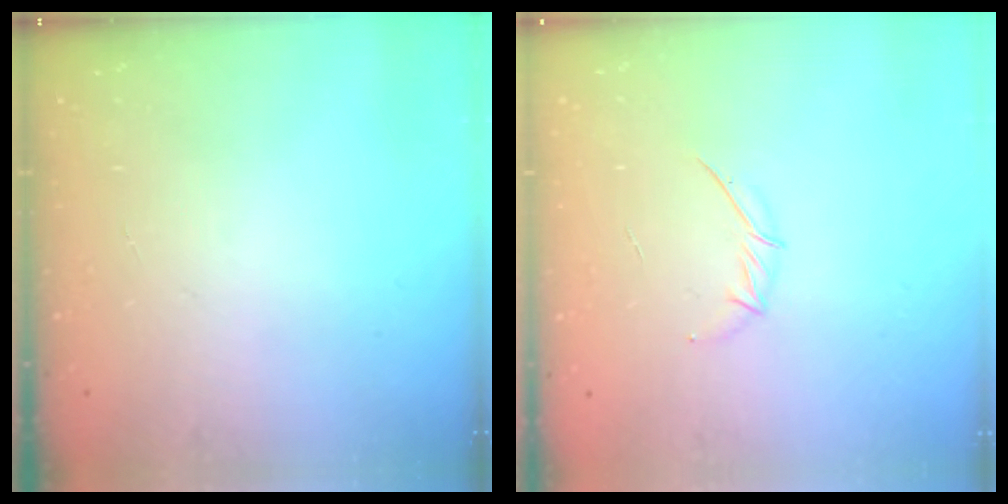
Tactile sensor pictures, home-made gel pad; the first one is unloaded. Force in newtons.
{"total": 3.9, "press": 3.8, "slide": 0.8}